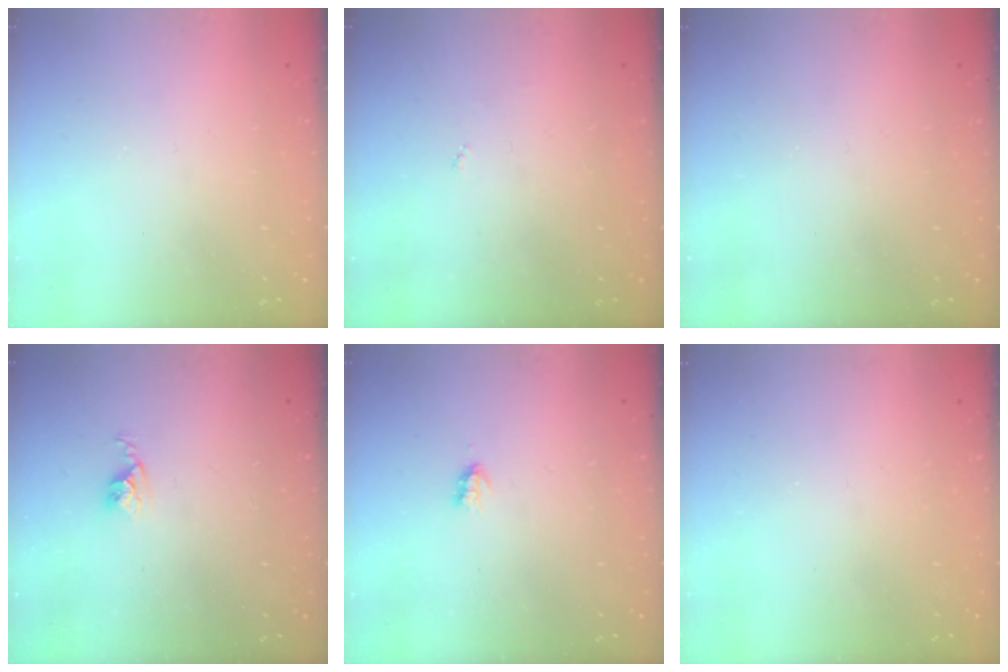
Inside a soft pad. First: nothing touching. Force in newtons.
{"total": 2.7, "press": 2.7, "slide": 0.4}
{"total": 0.0}
{"total": 2.5, "press": 2.5, "slide": 0.4}
{"total": 1.9, "press": 1.8, "slide": 0.4}
{"total": 0.0}